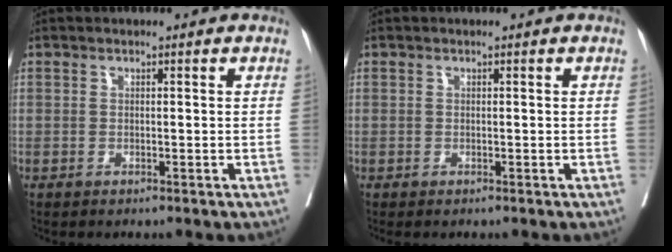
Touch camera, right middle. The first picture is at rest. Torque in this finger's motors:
{"motor_torque": [0.25, -0.17, 0.08, 0.02]}